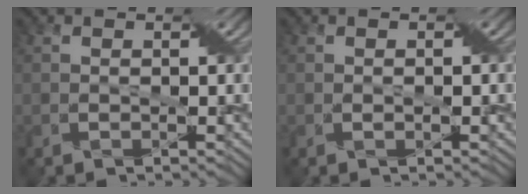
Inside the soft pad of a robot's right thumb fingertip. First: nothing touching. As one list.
[{"total": 0.9, "force": [0.0, 0.1, 0.9], "torque": [-0.014, 0.001, 0.000]}]